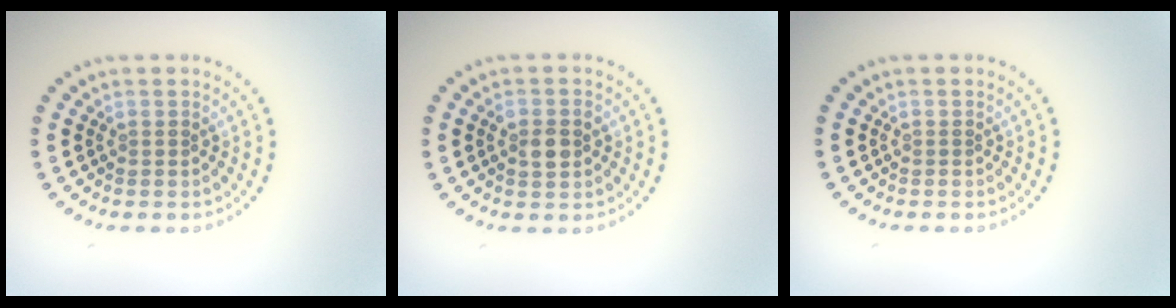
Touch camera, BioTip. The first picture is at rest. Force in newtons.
{"total": 2.3, "press": 2.3, "slide": 0.3}
{"total": 0.0}